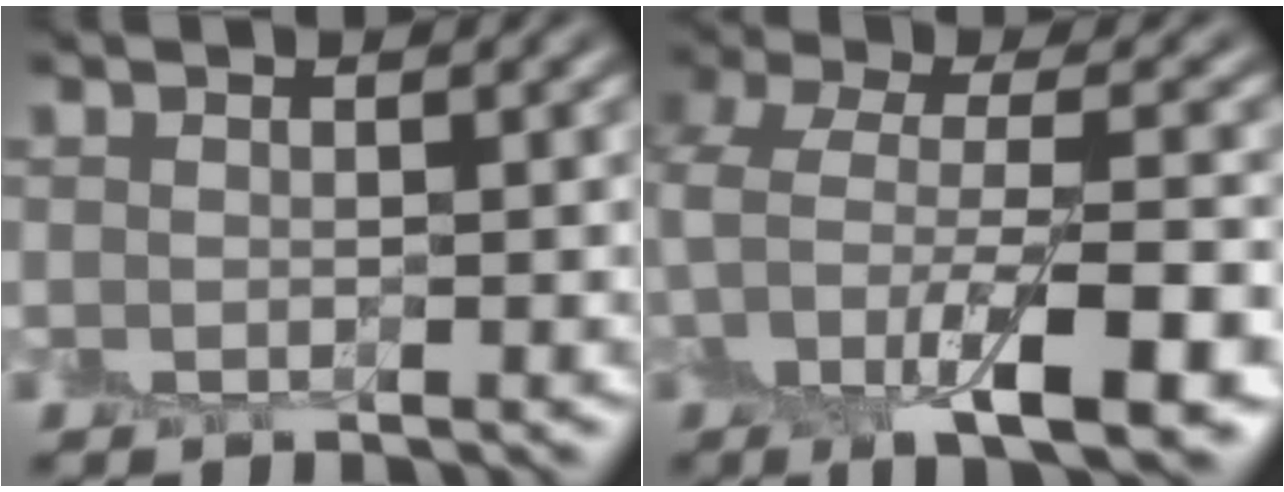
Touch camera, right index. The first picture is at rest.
{"total": 8.9, "force": [-2.4, 3.5, 7.8], "torque": [-0.140, 0.000, -0.045]}